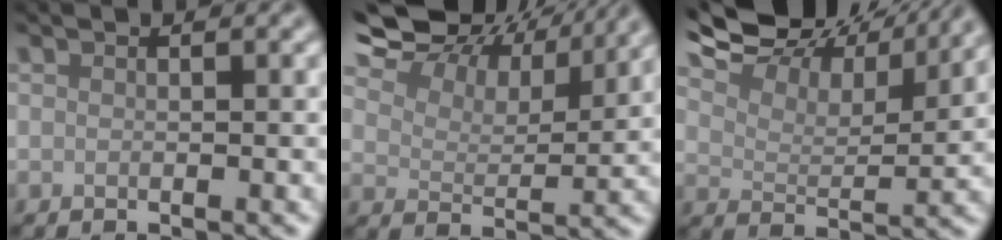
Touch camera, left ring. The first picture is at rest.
{"total": 11.2, "force": [8.9, 4.4, 5.2], "torque": [-0.104, 0.010, 0.115]}
{"total": 11.7, "force": [9.9, 3.5, 5.1], "torque": [-0.103, 0.012, 0.124]}